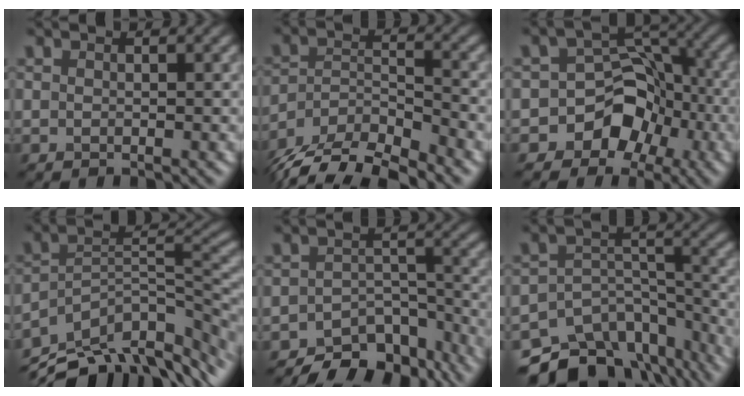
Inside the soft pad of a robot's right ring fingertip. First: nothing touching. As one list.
[{"total": 9.2, "force": [-8.0, 2.5, 3.8], "torque": [-0.070, -0.011, -0.136]}, {"total": 7.5, "force": [-3.8, 6.1, 2.0], "torque": [0.010, 0.013, -0.080]}, {"total": 12.3, "force": [-9.2, 4.6, 6.7], "torque": [-0.130, 0.016, -0.156]}, {"total": 7.7, "force": [-6.3, 3.3, 3.0], "torque": [-0.030, -0.010, -0.095]}, {"total": 14.5, "force": [-11.3, 7.9, 4.3], "torque": [-0.084, -0.016, -0.135]}]